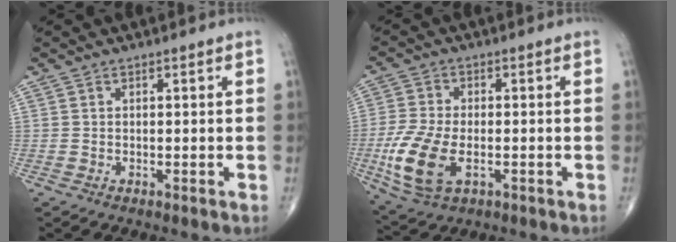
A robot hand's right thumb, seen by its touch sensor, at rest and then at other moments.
{"total": 11.6, "force": [-3.1, 6.2, 9.3], "torque": [-0.207, -0.003, -0.054]}